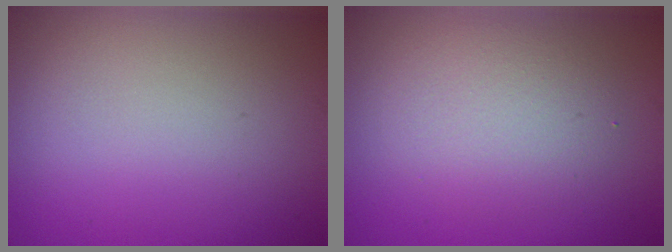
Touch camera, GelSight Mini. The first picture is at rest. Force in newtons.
{"total": 3.4, "press": 3.3, "slide": 0.3}